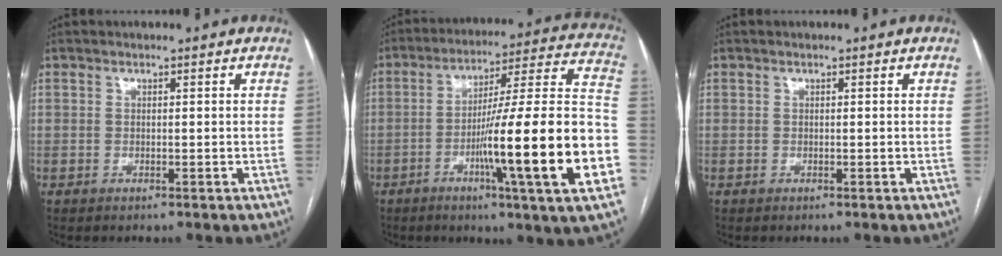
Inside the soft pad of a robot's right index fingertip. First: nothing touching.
{"total": 24.2, "force": [-6.9, -0.5, 23.2], "torque": [-0.288, -0.002, -0.115]}
{"total": 0.0}